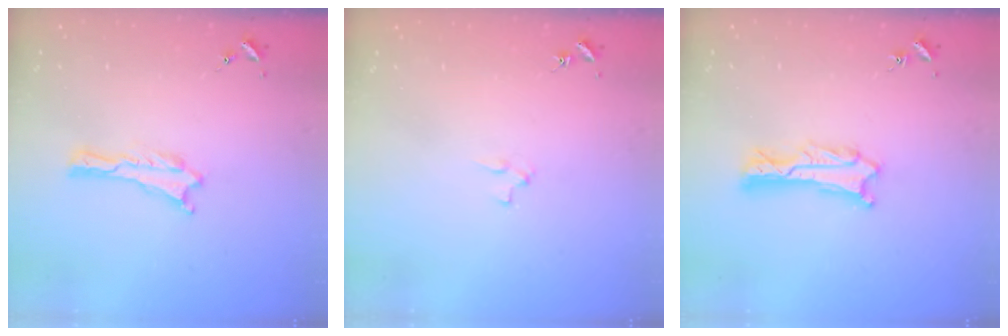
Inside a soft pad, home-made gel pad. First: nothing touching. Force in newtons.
{"total": 1.9, "press": 1.9, "slide": 0.2}
{"total": 1.8, "press": 1.8, "slide": 0.2}